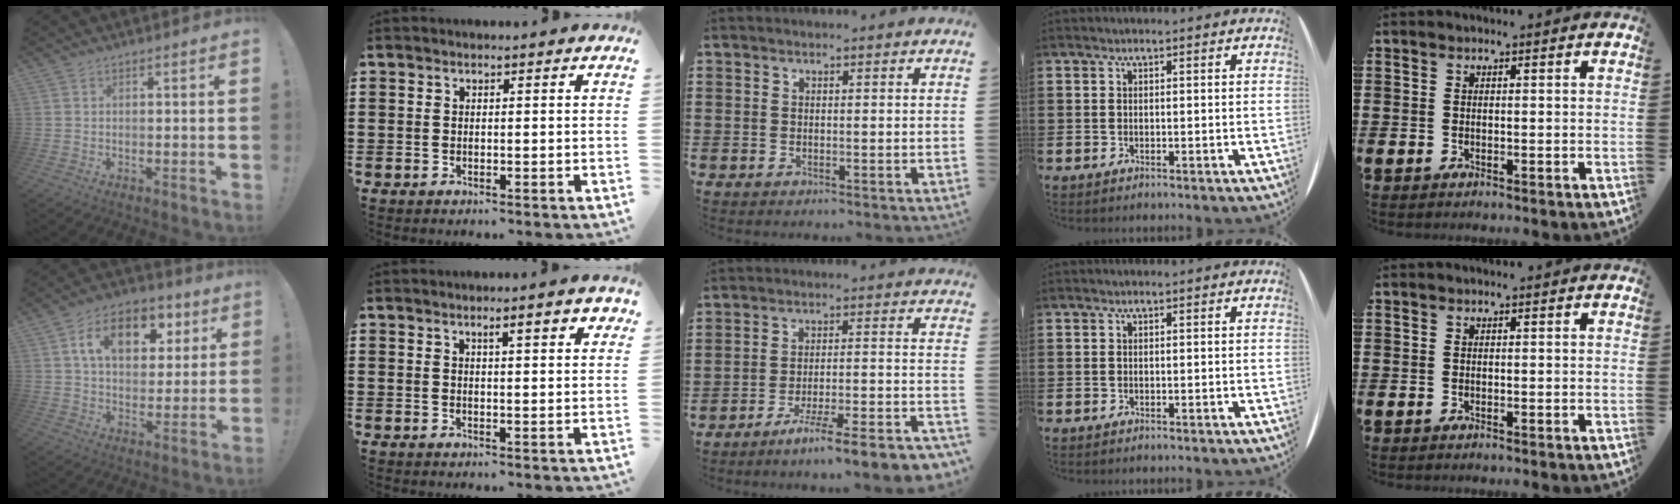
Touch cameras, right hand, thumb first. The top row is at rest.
{"thumb": {"total": 14.4, "force": [5.6, 9.5, 9.3], "torque": [-0.142, -0.010, 0.101]}, "index": {"total": 3.4, "force": [1.9, 0.5, 2.8], "torque": [-0.042, -0.001, 0.026]}, "middle": {"total": 6.5, "force": [-5.9, -1.1, 2.6], "torque": [-0.039, -0.019, -0.112]}}